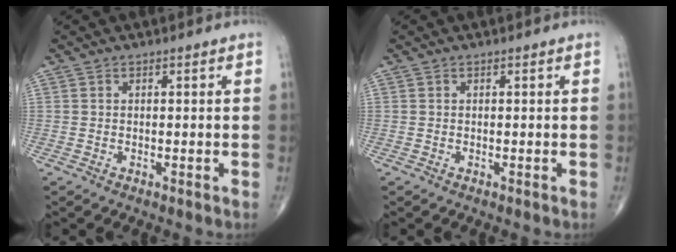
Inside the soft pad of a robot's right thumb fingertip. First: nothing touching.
{"total": 0.0}